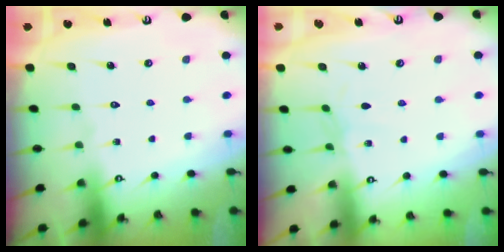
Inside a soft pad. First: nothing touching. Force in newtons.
{"total": 1.9, "press": 1.9, "slide": 0.5}